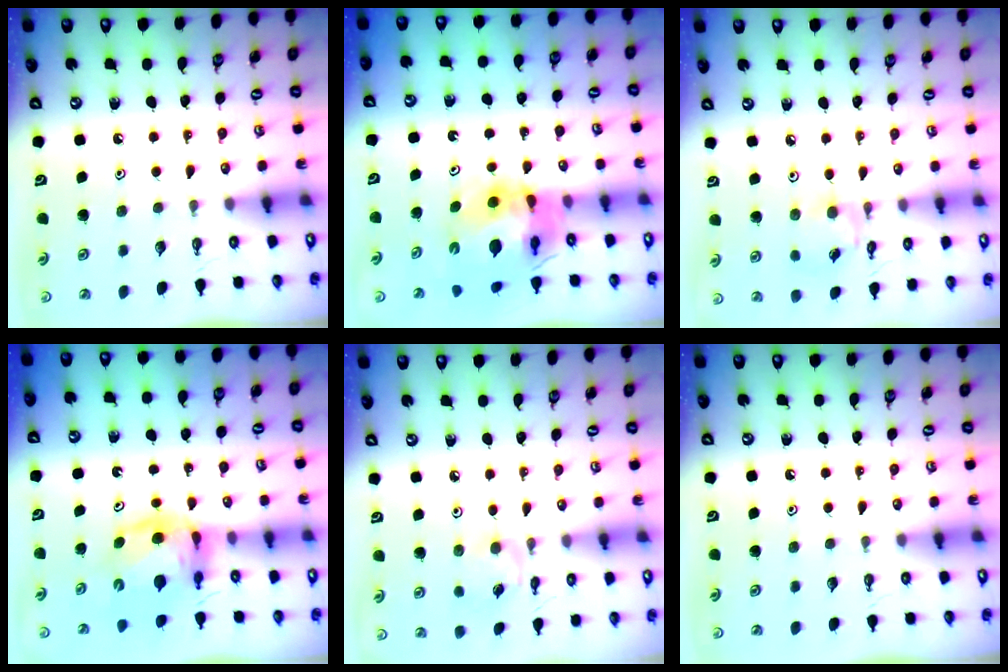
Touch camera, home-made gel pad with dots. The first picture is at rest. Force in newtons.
{"total": 13.9, "press": 13.8, "slide": 1.5}
{"total": 6.9, "press": 6.9, "slide": 0.4}
{"total": 8.1, "press": 8.1, "slide": 1.0}
{"total": 4.7, "press": 4.7, "slide": 0.3}
{"total": 0.0}